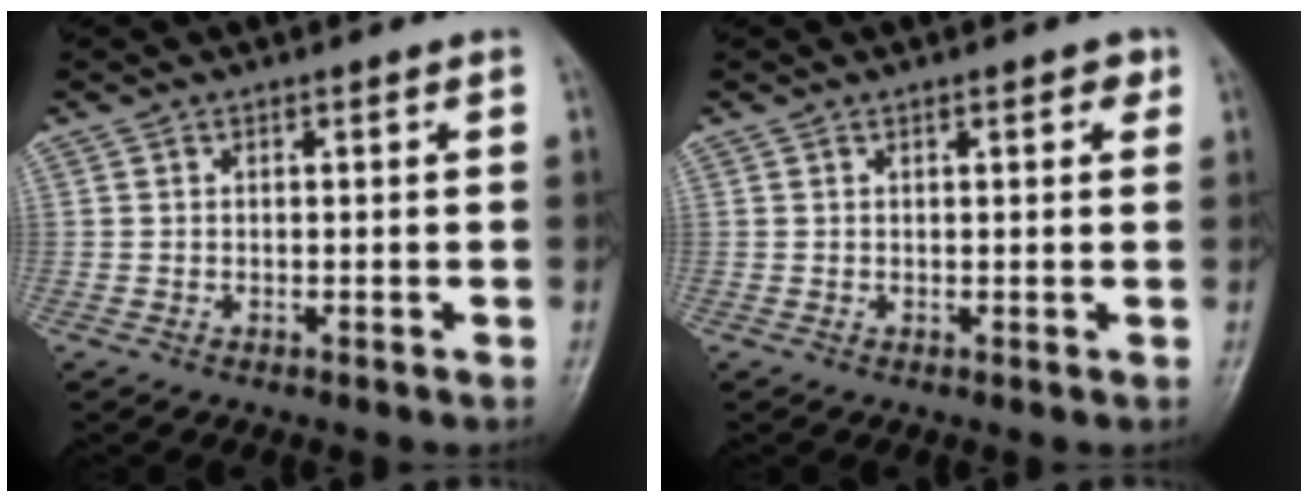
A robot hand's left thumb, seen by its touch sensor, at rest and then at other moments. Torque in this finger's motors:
{"motor_torque": [-0.06, 0.02, 0.18, 0.18, 0.05]}